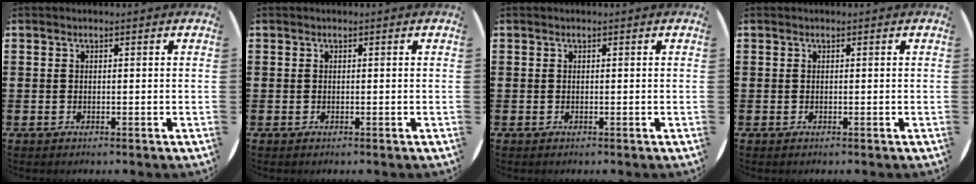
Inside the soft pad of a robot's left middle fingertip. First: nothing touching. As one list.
[{"total": 0.0}, {"total": 0.0}, {"total": 0.0}]